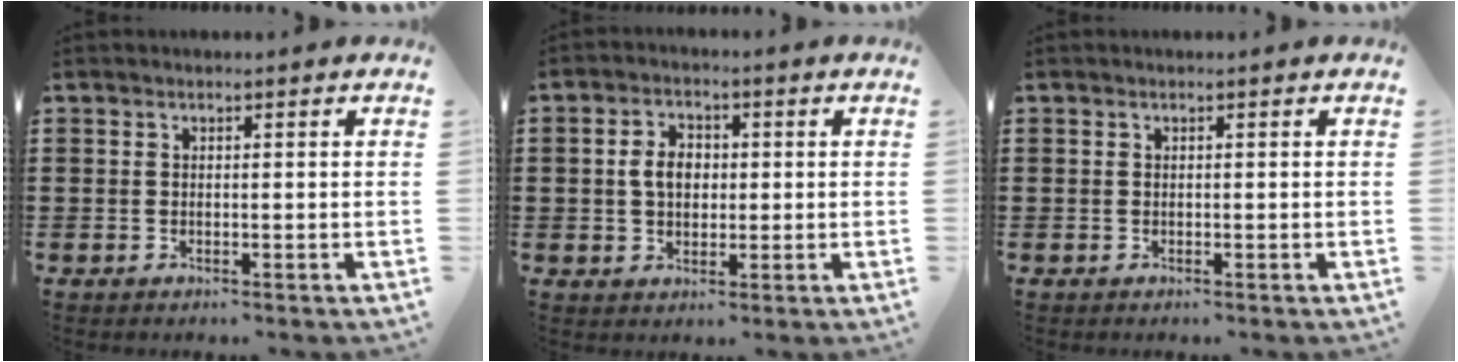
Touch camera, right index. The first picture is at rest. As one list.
[{"total": 4.4, "force": [0.1, 3.1, 3.1], "torque": [-0.075, 0.010, -0.003]}, {"total": 0.0}]